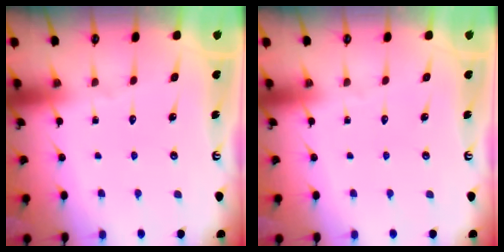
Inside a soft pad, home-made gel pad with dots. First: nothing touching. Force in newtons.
{"total": 0.0}